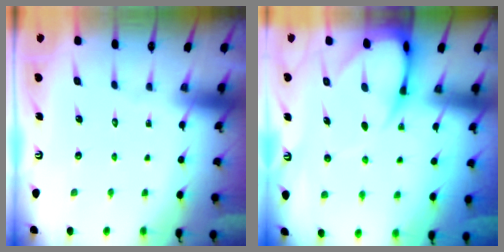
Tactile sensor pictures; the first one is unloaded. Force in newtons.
{"total": 8.3, "press": 8.3, "slide": 0.9}